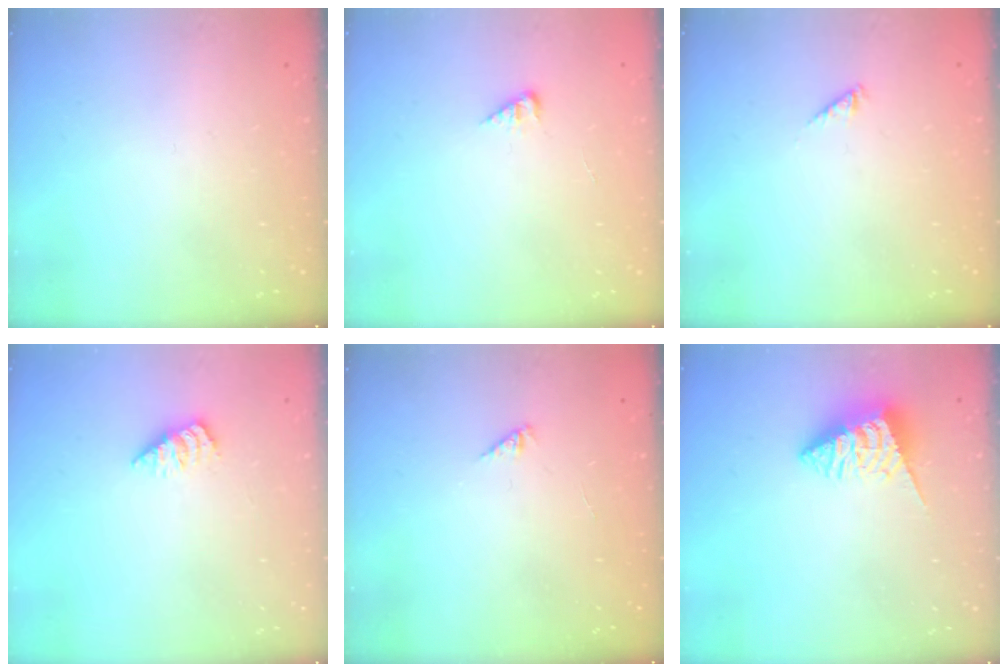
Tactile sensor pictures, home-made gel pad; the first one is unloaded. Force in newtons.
{"total": 2.7, "press": 2.7, "slide": 0.3}
{"total": 0.9, "press": 0.8, "slide": 0.3}
{"total": 1.7, "press": 1.7, "slide": 0.2}
{"total": 0.0}
{"total": 4.8, "press": 4.8, "slide": 0.3}